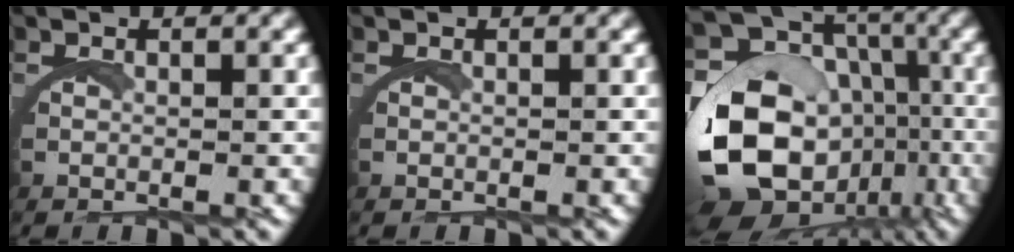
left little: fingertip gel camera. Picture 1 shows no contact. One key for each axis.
{"total": 0.0}
{"total": 13.1, "fx": -2.1, "fy": 10.3, "fz": 7.9, "tx": -0.152, "ty": -0.044, "tz": -0.028}